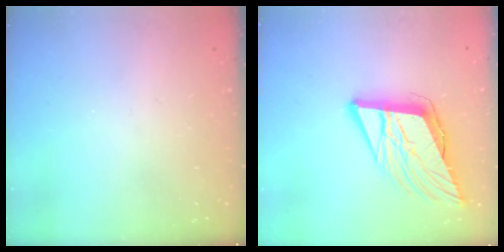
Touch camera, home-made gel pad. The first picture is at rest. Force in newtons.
{"total": 13.5, "press": 12.9, "slide": 3.8}